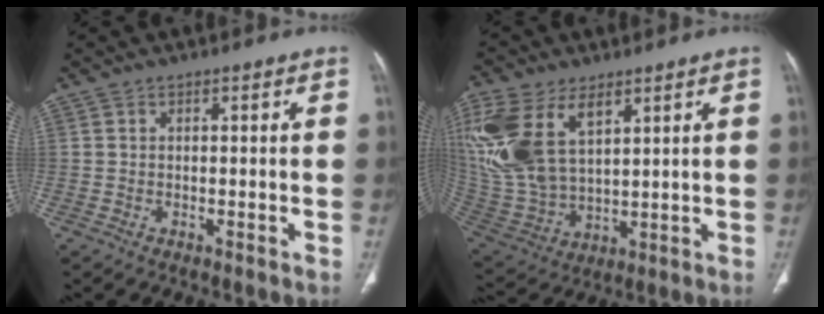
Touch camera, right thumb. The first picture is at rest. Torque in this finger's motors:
{"motor_torque": [1.27, 3.17, 1.32, 1.45, 0.23]}